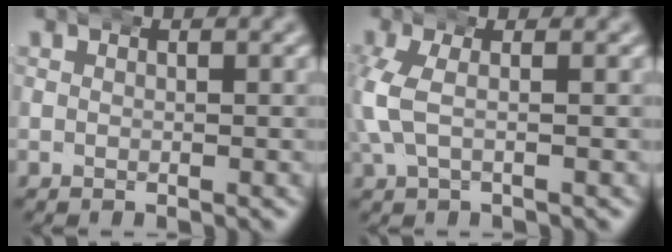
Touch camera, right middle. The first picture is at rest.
{"total": 3.9, "force": [-0.6, 2.4, 3.0], "torque": [-0.090, -0.003, -0.011]}